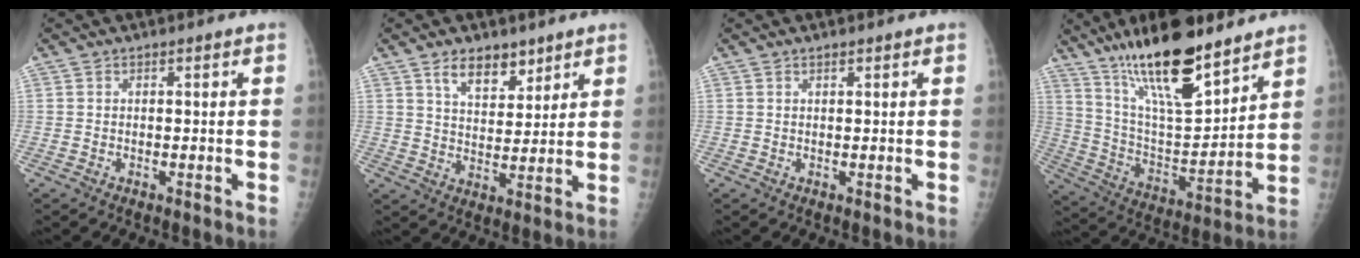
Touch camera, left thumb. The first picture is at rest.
{"total": 8.0, "force": [5.3, 4.2, 4.3], "torque": [-0.042, -0.037, 0.093]}
{"total": 0.6, "force": [0.4, 0.1, 0.4], "torque": [-0.004, -0.001, 0.009]}
{"total": 21.7, "force": [15.4, 6.0, 14.1], "torque": [-0.217, -0.070, 0.275]}